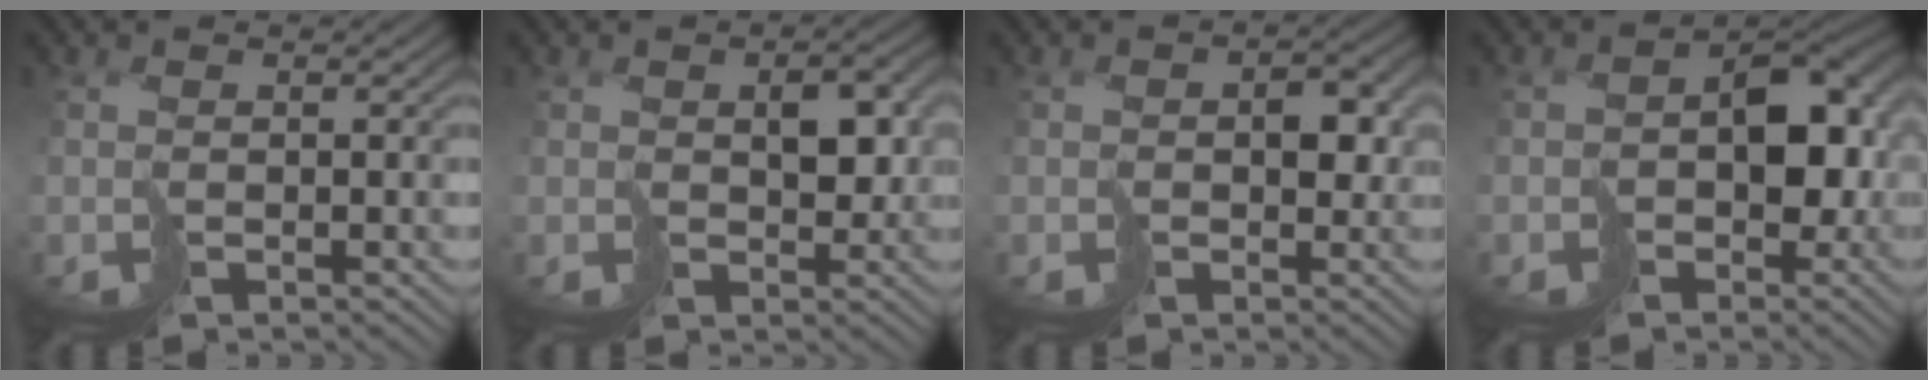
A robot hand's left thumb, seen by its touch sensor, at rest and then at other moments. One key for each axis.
{"total": 4.2, "fx": 1.0, "fy": 2.9, "fz": 2.9, "tx": -0.036, "ty": 0.000, "tz": 0.029}
{"total": 3.5, "fx": 0.1, "fy": 2.7, "fz": 2.3, "tx": -0.021, "ty": 0.005, "tz": 0.010}
{"total": 7.8, "fx": -1.6, "fy": 5.6, "fz": 5.2, "tx": -0.065, "ty": -0.011, "tz": -0.022}